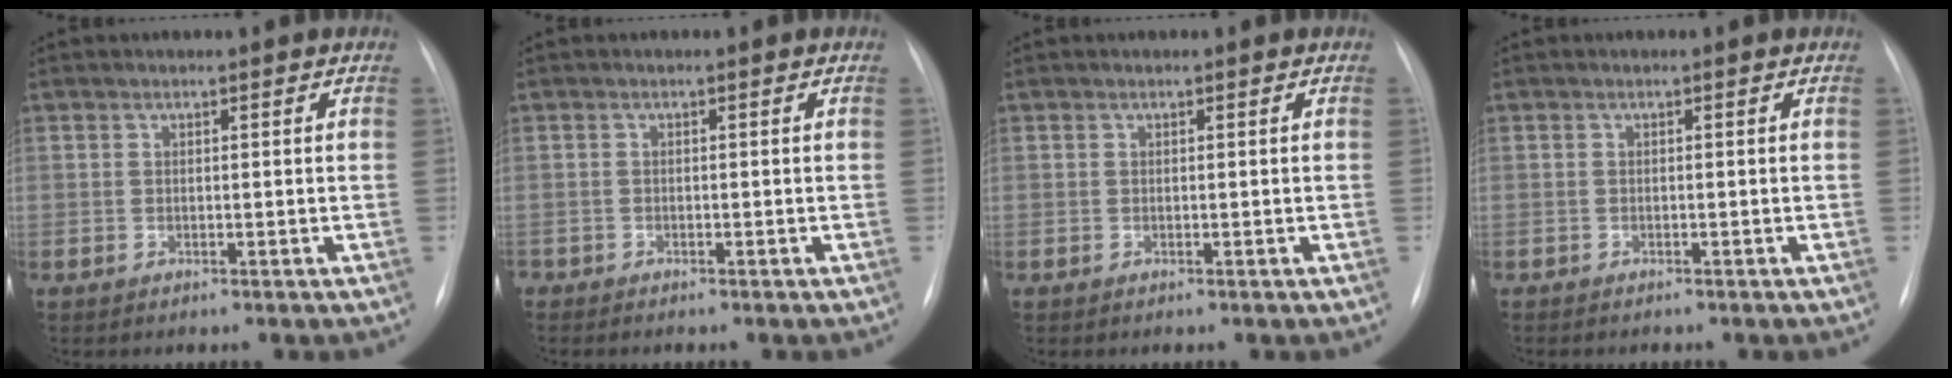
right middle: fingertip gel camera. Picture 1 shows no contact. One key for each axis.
{"total": 0.9, "fx": -0.9, "fy": 0.2, "fz": 0.1, "tx": -0.005, "ty": -0.002, "tz": -0.015}
{"total": 0.0}
{"total": 1.0, "fx": -0.9, "fy": 0.2, "fz": 0.4, "tx": -0.010, "ty": -0.004, "tz": -0.011}